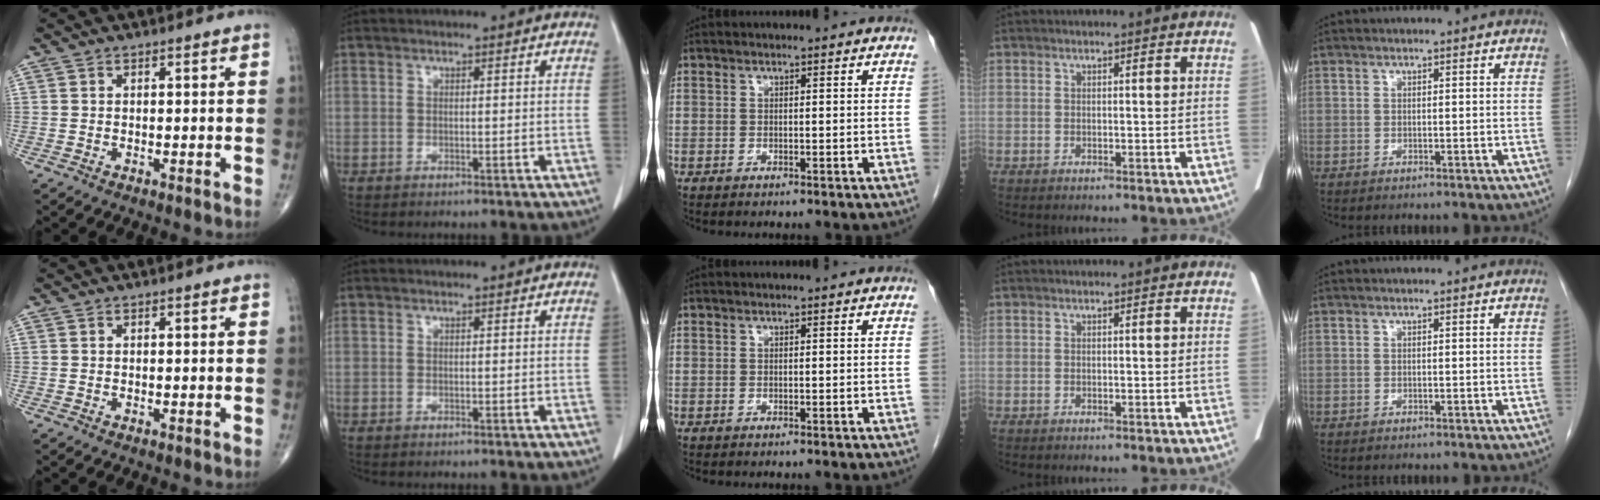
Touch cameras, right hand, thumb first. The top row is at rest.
{}